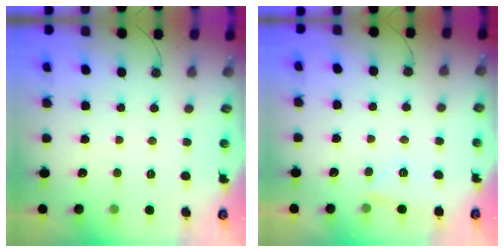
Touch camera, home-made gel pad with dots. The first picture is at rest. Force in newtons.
{"total": 3.4, "press": 2.1, "slide": 2.7}